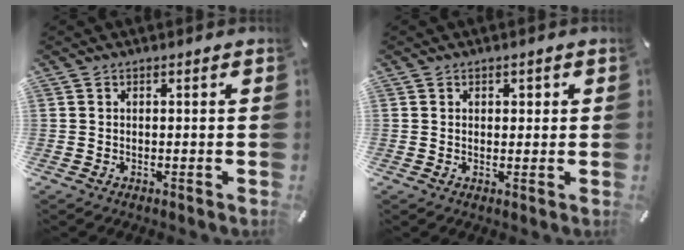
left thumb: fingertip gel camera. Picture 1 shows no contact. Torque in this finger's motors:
{"motor_torque": [-0.22, -0.43, -0.08, 0.07, -0.01]}